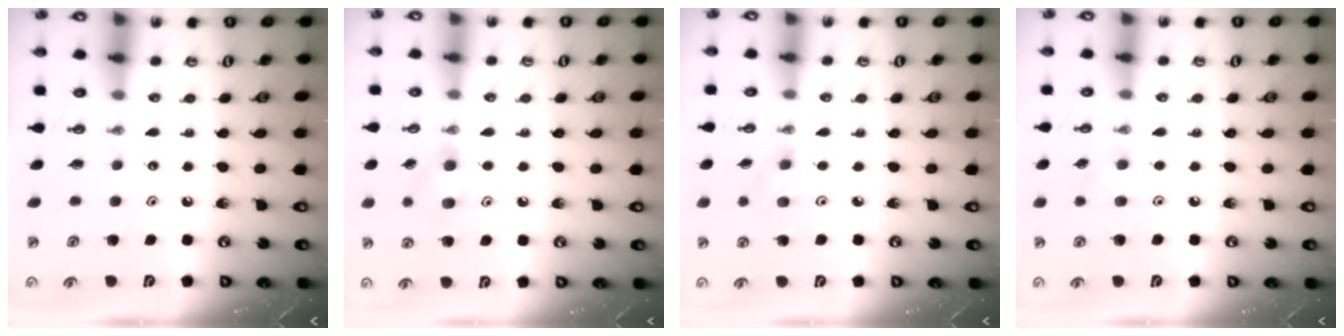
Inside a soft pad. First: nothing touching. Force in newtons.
{"total": 6.5, "press": 6.4, "slide": 1.0}
{"total": 2.1, "press": 2.0, "slide": 0.5}
{"total": 3.8, "press": 3.7, "slide": 0.8}